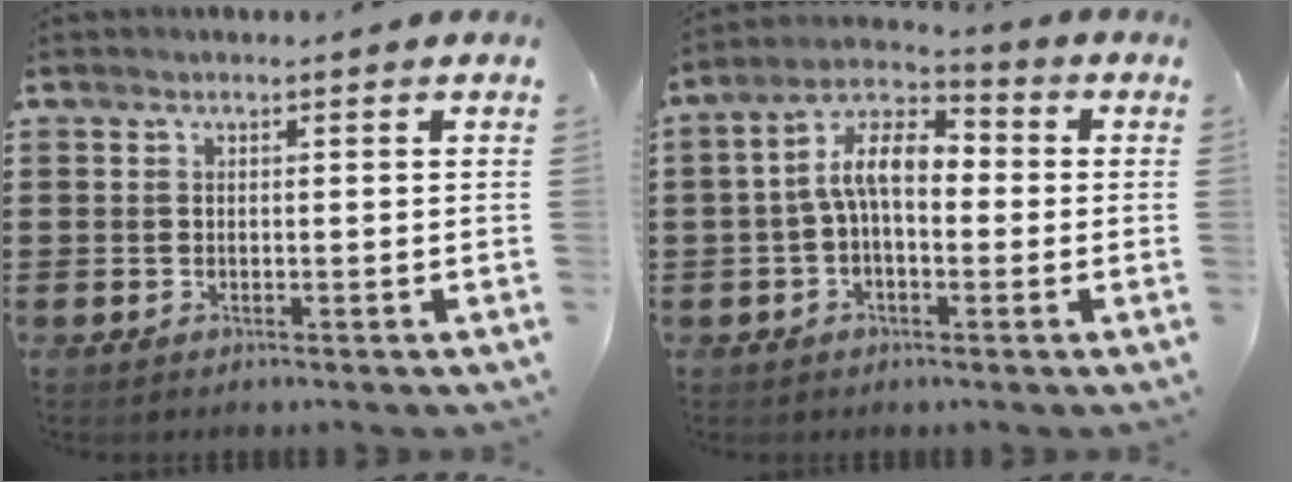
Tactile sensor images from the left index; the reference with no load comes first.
{"total": 8.8, "force": [0.6, 4.4, 7.6], "torque": [-0.171, 0.001, 0.002]}